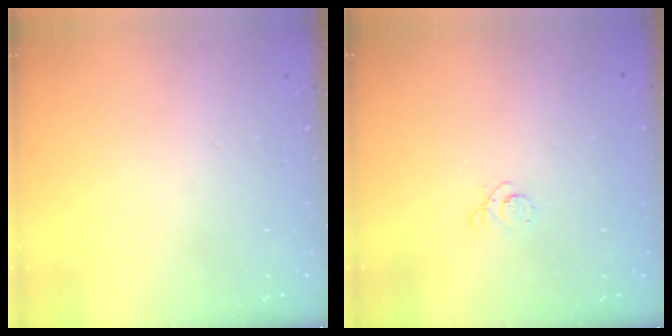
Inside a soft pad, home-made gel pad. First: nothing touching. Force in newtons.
{"total": 2.4, "press": 2.3, "slide": 0.3}